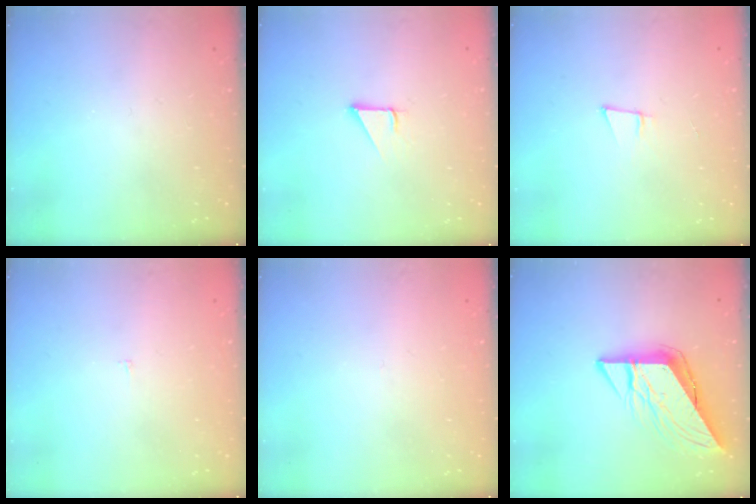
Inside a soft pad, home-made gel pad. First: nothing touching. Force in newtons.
{"total": 1.6, "press": 1.6, "slide": 0.2}
{"total": 5.2, "press": 4.3, "slide": 2.9}
{"total": 2.2, "press": 2.2, "slide": 0.2}
{"total": 2.6, "press": 2.6, "slide": 0.2}
{"total": 11.6, "press": 11.5, "slide": 1.4}